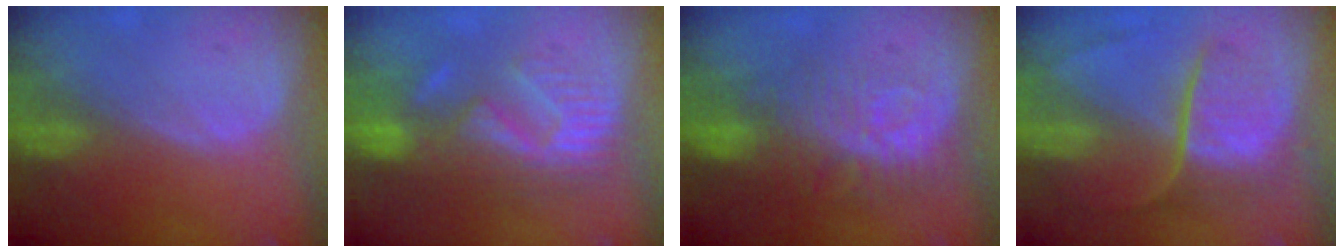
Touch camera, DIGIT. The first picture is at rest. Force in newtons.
{"total": 9.2, "press": 9.1, "slide": 1.7}
{"total": 9.6, "press": 8.7, "slide": 4.0}
{"total": 9.3, "press": 7.7, "slide": 5.2}